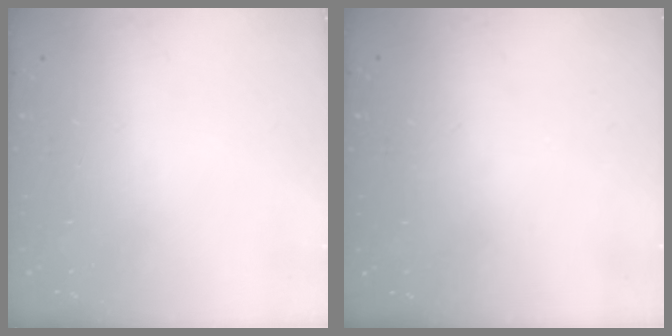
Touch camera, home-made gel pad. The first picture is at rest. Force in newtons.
{"total": 3.7, "press": 3.3, "slide": 1.6}